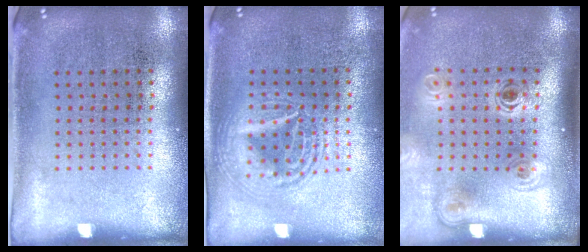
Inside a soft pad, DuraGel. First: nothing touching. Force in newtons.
{"total": 1.8, "press": 1.8, "slide": 0.2}
{"total": 2.0, "press": 1.4, "slide": 1.5}